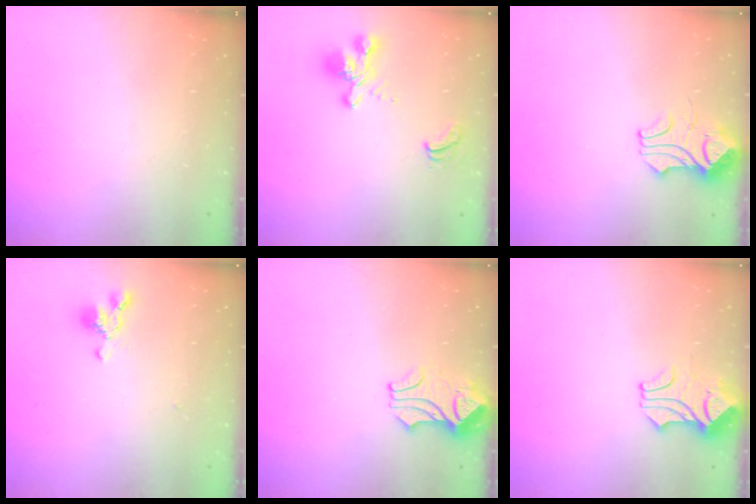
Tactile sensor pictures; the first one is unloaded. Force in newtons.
{"total": 4.7, "press": 4.6, "slide": 1.1}
{"total": 4.1, "press": 4.0, "slide": 0.7}
{"total": 2.9, "press": 2.8, "slide": 0.8}
{"total": 2.1, "press": 2.0, "slide": 0.6}
{"total": 1.6, "press": 1.3, "slide": 1.0}